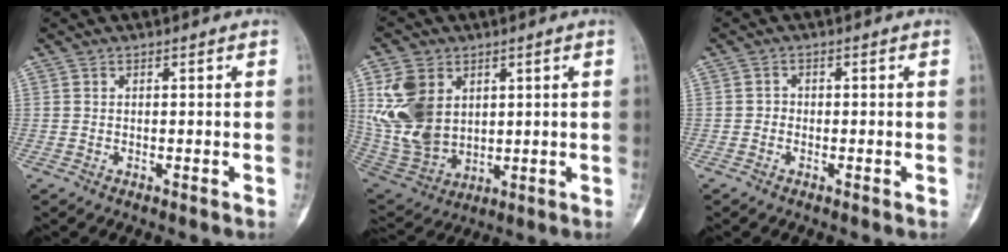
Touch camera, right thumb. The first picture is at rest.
{"total": 14.4, "force": [4.1, 10.5, 8.9], "torque": [-0.165, -0.017, 0.100]}
{"total": 1.3, "force": [-0.4, 1.2, 0.4], "torque": [0.004, 0.007, -0.012]}